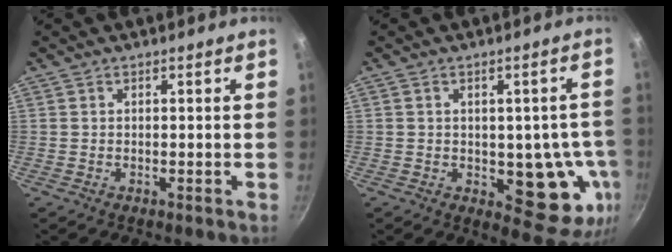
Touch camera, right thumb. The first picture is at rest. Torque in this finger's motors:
{"motor_torque": [1.30, 1.22, 1.07, -0.19, 0.18]}